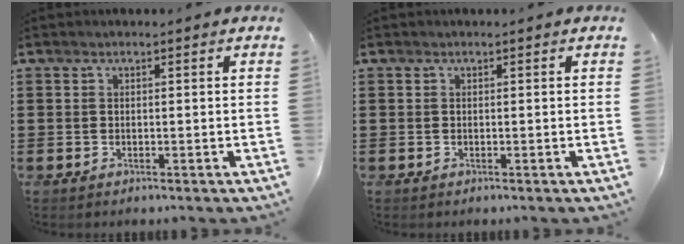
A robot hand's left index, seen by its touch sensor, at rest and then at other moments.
{"total": 0.0}